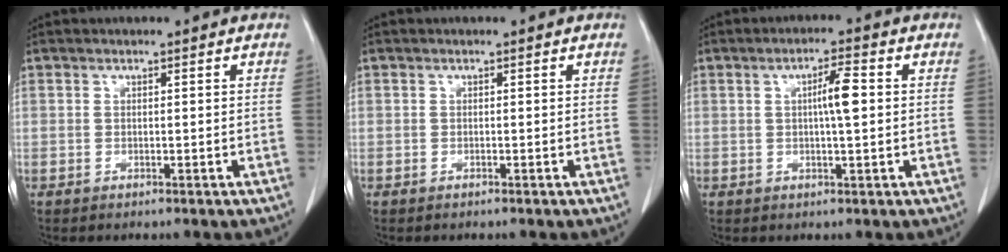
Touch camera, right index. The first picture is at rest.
{"total": 0.0}
{"total": 4.4, "force": [0.5, 0.4, 4.4], "torque": [-0.076, 0.004, 0.006]}